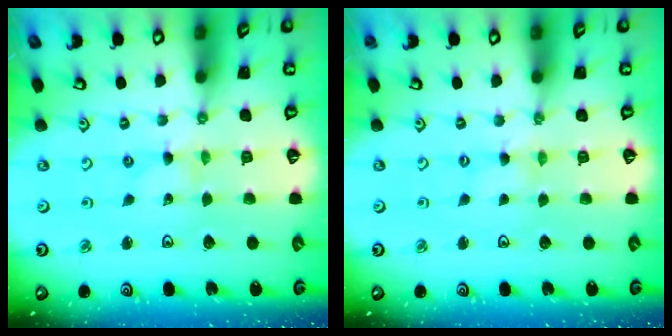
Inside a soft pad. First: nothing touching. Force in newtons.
{"total": 0.0}